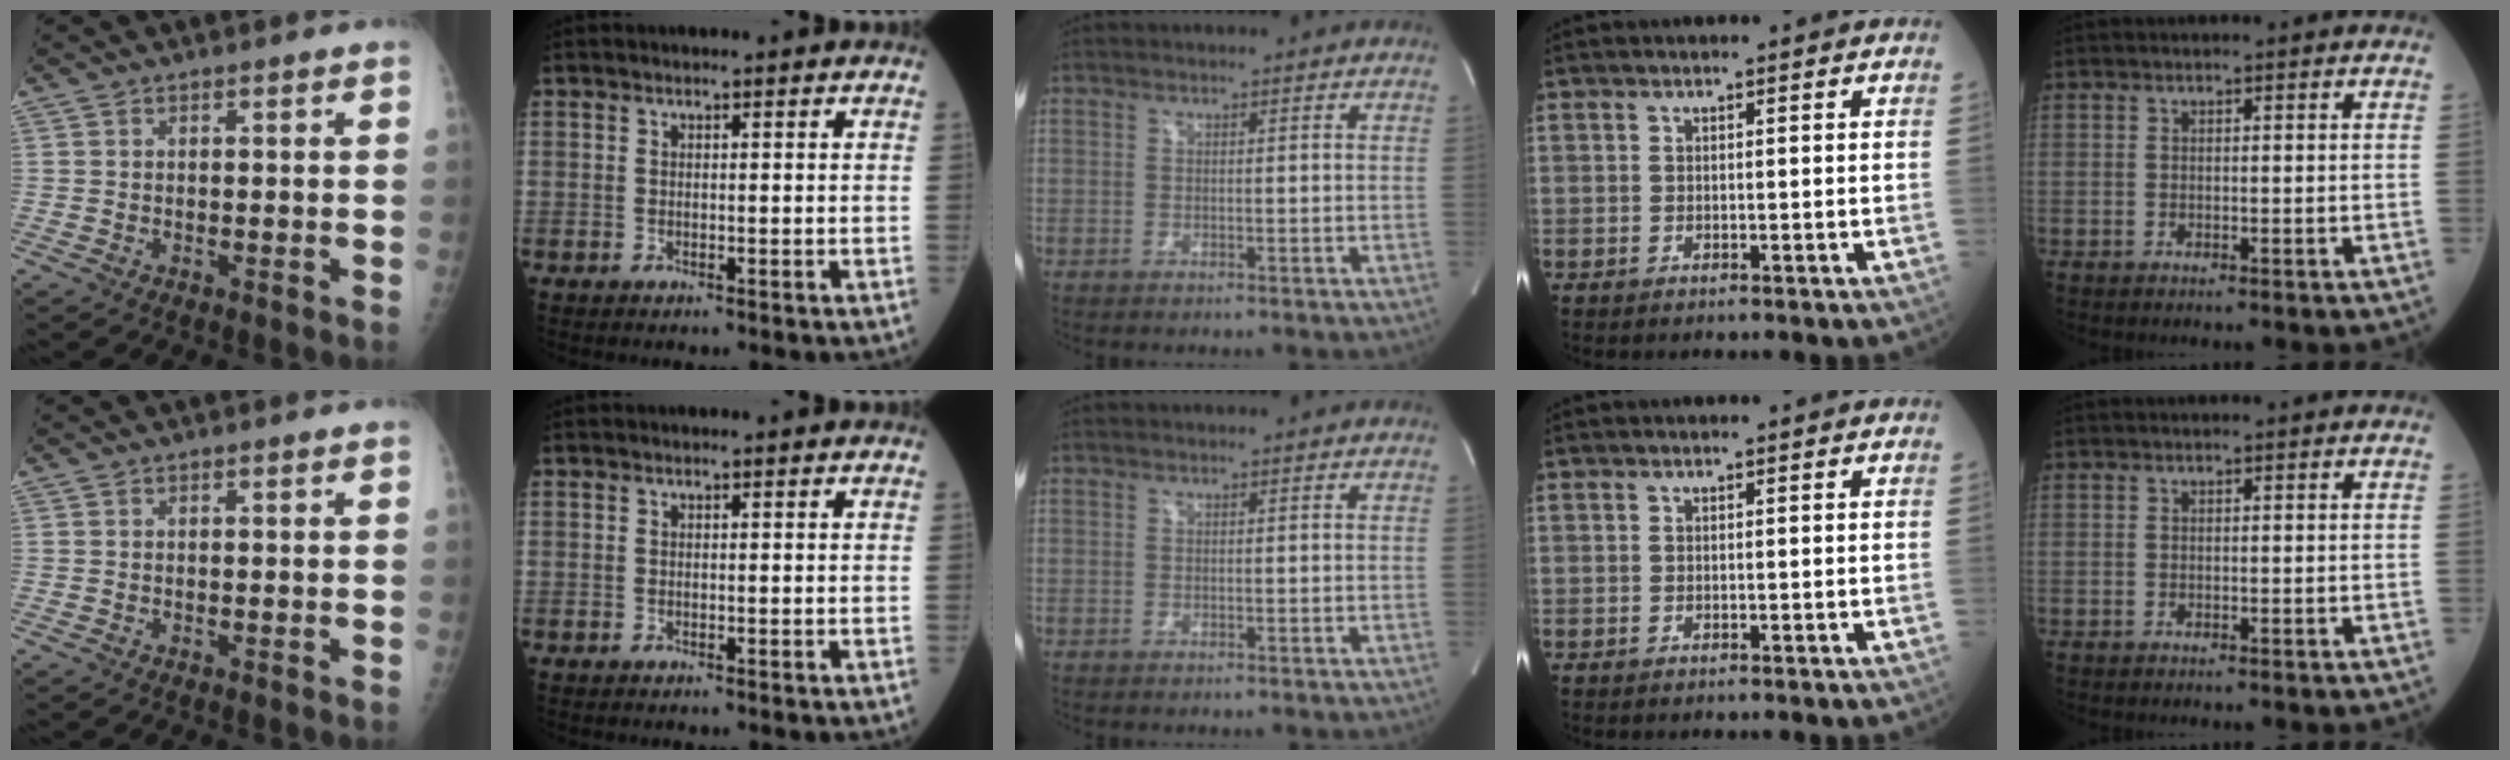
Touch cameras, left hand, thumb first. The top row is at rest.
{}